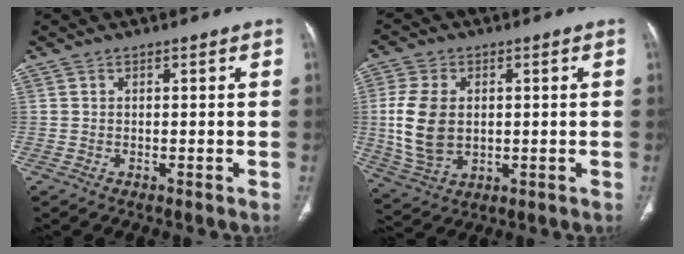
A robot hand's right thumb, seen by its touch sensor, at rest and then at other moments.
{"total": 11.4, "force": [0.6, 7.7, 8.4], "torque": [-0.166, -0.003, 0.022]}